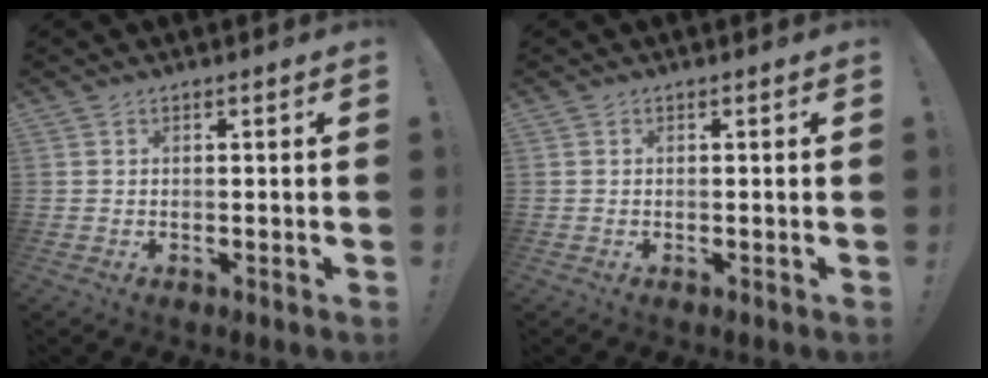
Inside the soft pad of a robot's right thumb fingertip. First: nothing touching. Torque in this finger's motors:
{"motor_torque": [-0.07, 0.13, 0.09, -0.03, -0.11]}